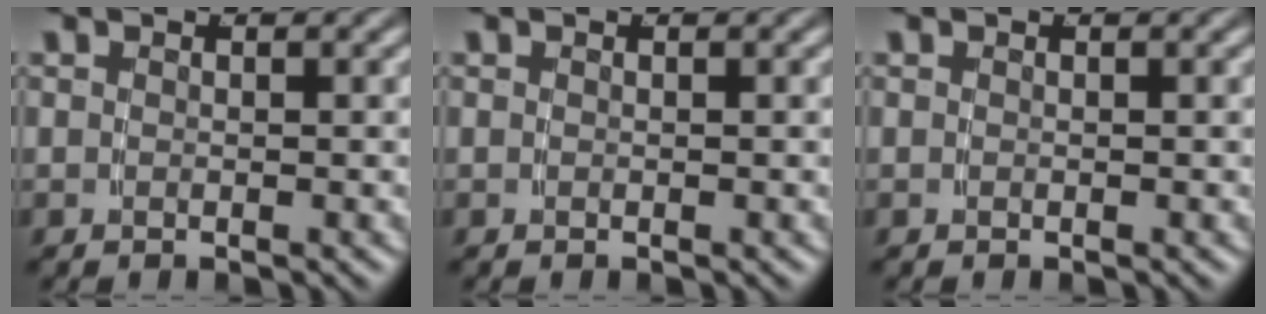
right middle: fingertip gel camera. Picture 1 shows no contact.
{"total": 0.0}
{"total": 0.0}